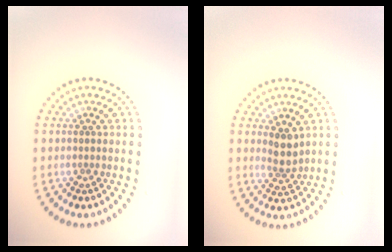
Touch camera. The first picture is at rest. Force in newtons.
{"total": 2.2, "press": 1.8, "slide": 1.3}